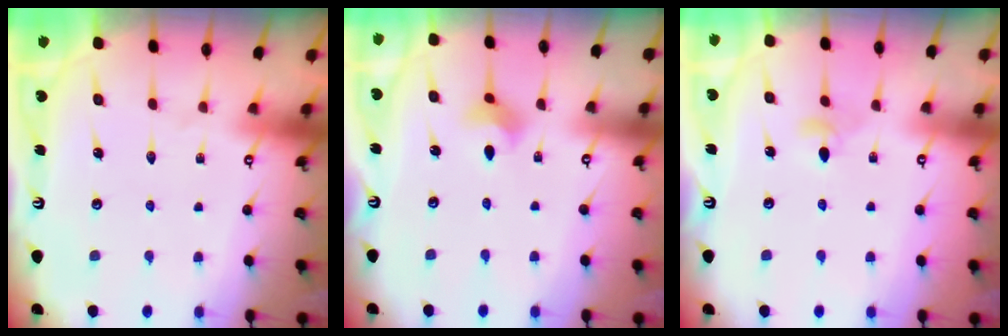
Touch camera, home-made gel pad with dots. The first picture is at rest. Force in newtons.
{"total": 5.2, "press": 5.0, "slide": 1.4}
{"total": 4.4, "press": 4.2, "slide": 1.0}